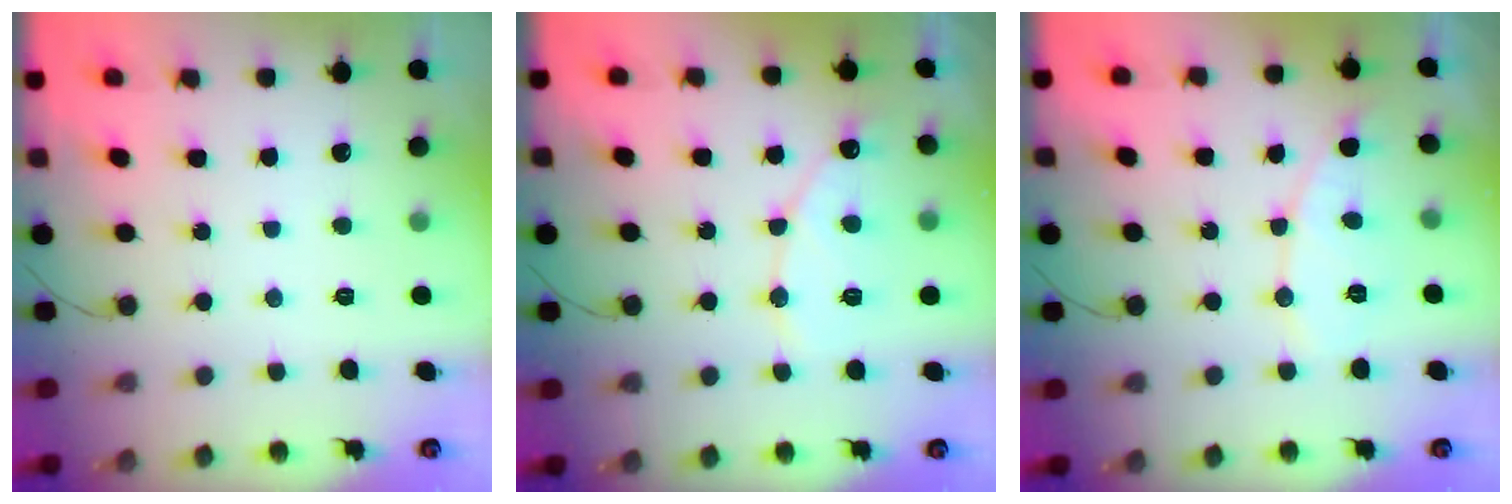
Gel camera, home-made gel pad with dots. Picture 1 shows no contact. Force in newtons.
{"total": 9.5, "press": 9.5, "slide": 0.7}
{"total": 6.9, "press": 6.9, "slide": 0.3}